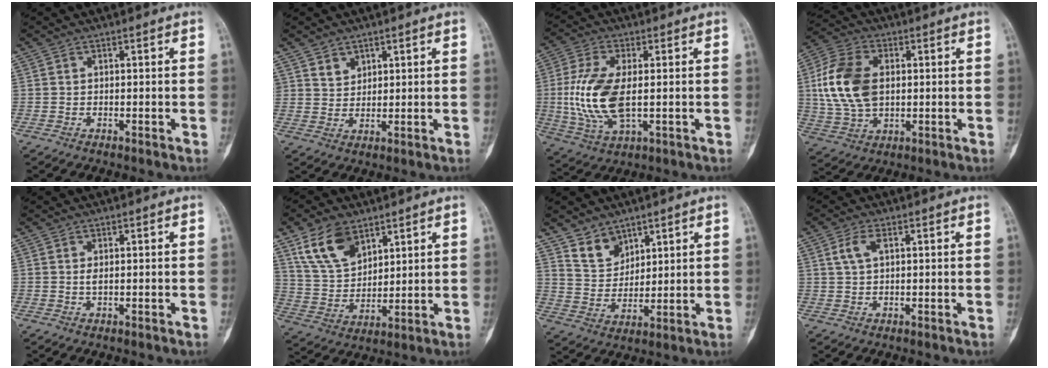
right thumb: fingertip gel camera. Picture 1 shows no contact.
{"total": 3.3, "force": [2.2, 2.3, 0.8], "torque": [0.005, -0.018, 0.044]}
{"total": 13.6, "force": [-0.1, 6.4, 12.0], "torque": [-0.260, -0.008, 0.006]}
{"total": 14.7, "force": [1.7, 9.5, 11.1], "torque": [-0.219, 0.005, 0.034]}
{"total": 1.9, "force": [0.4, 0.5, 1.8], "torque": [-0.042, -0.004, 0.013]}
{"total": 11.9, "force": [7.3, 6.8, 6.5], "torque": [-0.104, -0.030, 0.152]}
{"total": 6.9, "force": [5.1, 4.2, 1.9], "torque": [-0.012, -0.038, 0.109]}
{"total": 3.4, "force": [1.2, 1.7, 2.7], "torque": [-0.062, 0.006, 0.026]}